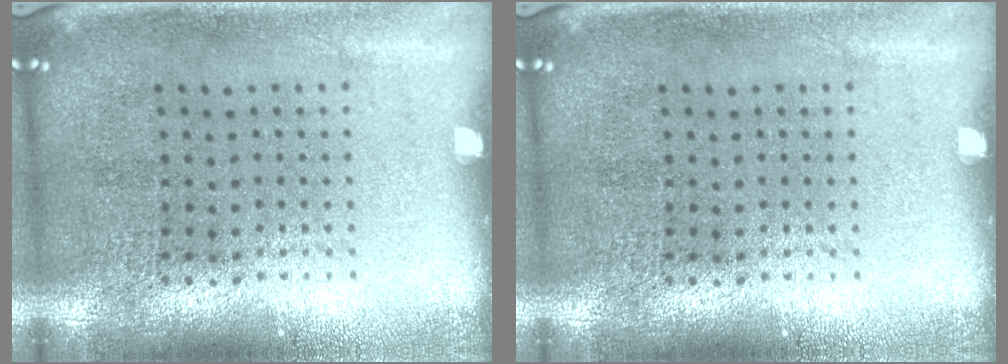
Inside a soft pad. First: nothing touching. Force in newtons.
{"total": 0.0}